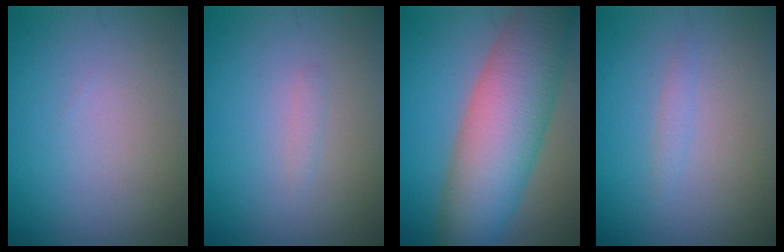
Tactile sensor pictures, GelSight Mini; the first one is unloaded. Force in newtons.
{"total": 0.7, "press": 0.7, "slide": 0.0}
{"total": 10.6, "press": 10.6, "slide": 0.5}
{"total": 0.8, "press": 0.8, "slide": 0.0}